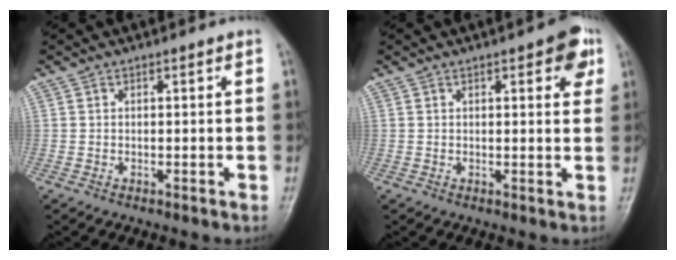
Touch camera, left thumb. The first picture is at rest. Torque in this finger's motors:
{"motor_torque": [0.60, 0.39, 0.26, -0.41, 0.00]}